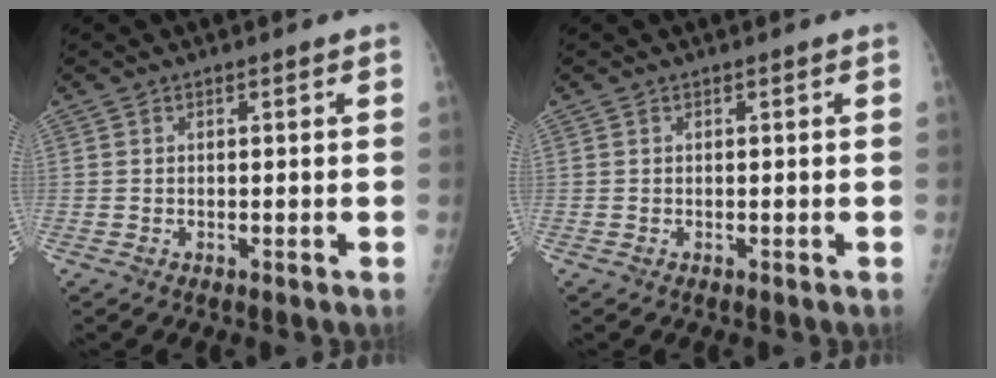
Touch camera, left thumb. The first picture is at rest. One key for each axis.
{"total": 0.0}